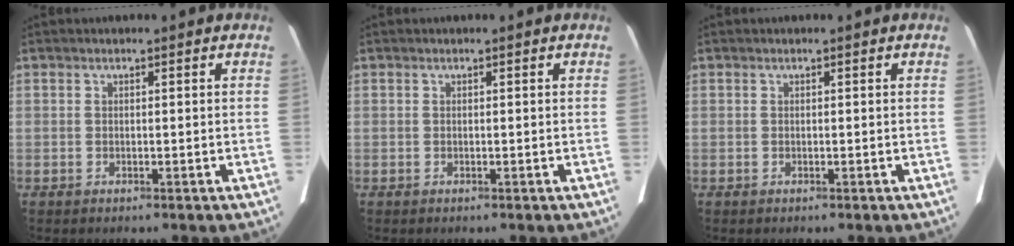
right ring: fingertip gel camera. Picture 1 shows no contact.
{"total": 0.0}
{"total": 0.0}